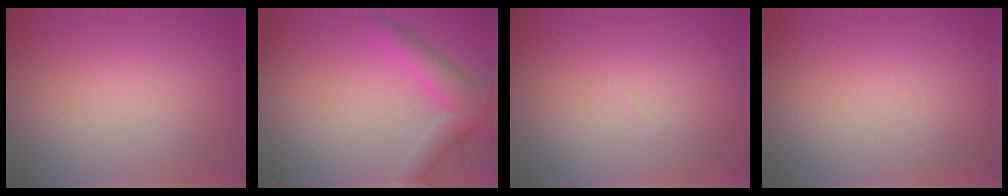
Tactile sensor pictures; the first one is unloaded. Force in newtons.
{"total": 4.1, "press": 4.1, "slide": 0.2}
{"total": 0.0}
{"total": 0.0}